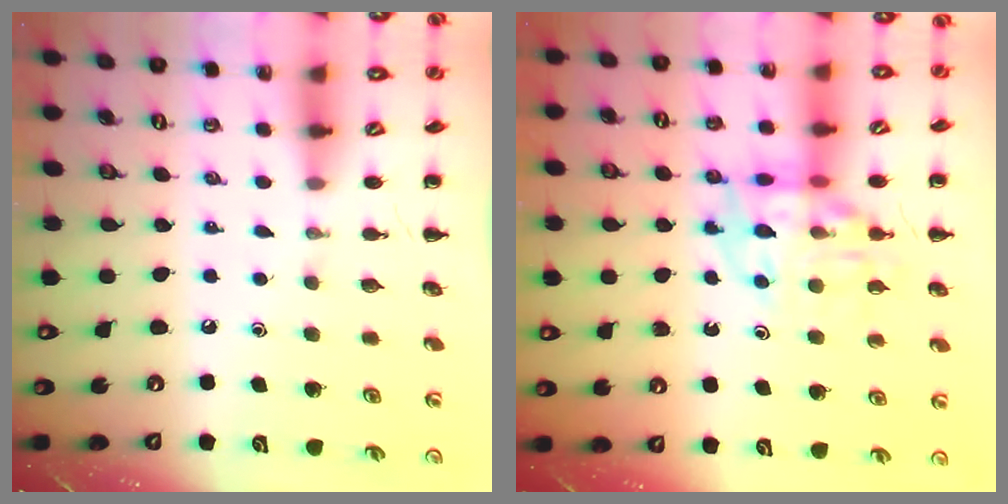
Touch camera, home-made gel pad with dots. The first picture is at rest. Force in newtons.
{"total": 13.6, "press": 13.4, "slide": 2.4}